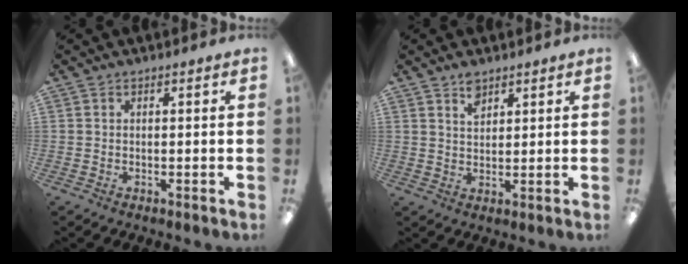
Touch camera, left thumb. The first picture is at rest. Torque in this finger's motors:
{"motor_torque": [0.10, 0.11, -0.10, -0.07, -0.04]}